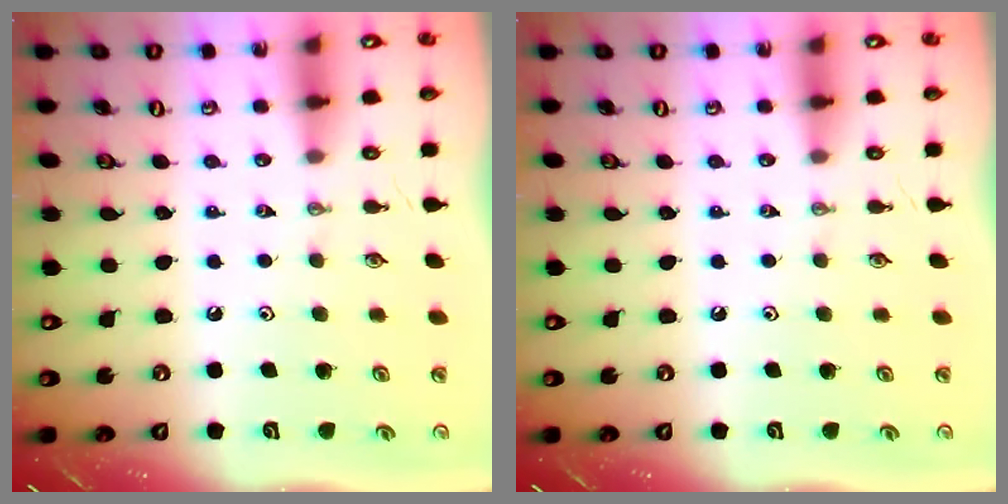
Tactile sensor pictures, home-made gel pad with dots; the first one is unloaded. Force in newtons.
{"total": 0.0}